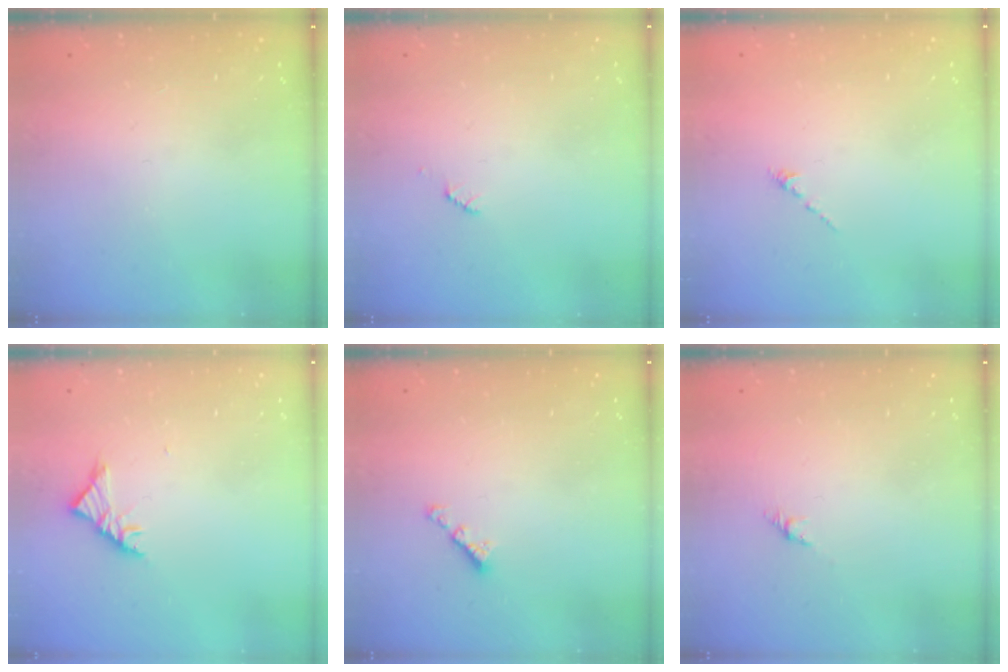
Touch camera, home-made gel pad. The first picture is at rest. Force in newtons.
{"total": 2.5, "press": 2.5, "slide": 0.4}
{"total": 0.0}
{"total": 3.4, "press": 3.3, "slide": 0.8}
{"total": 2.3, "press": 2.3, "slide": 0.4}
{"total": 2.7, "press": 2.6, "slide": 0.7}